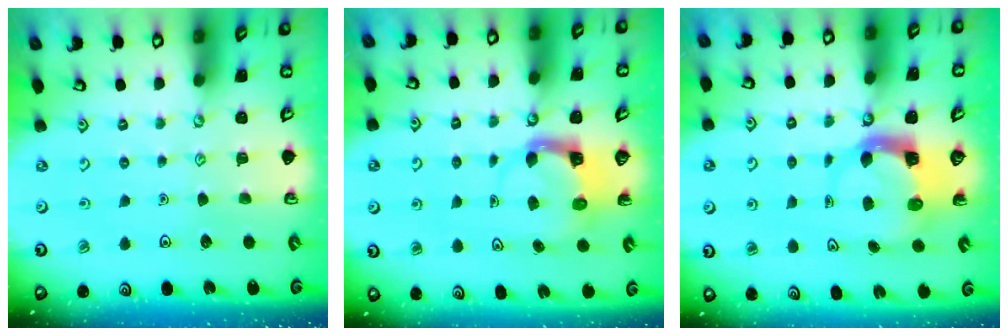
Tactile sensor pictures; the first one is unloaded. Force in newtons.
{"total": 3.8, "press": 3.8, "slide": 0.3}
{"total": 3.9, "press": 3.9, "slide": 0.6}